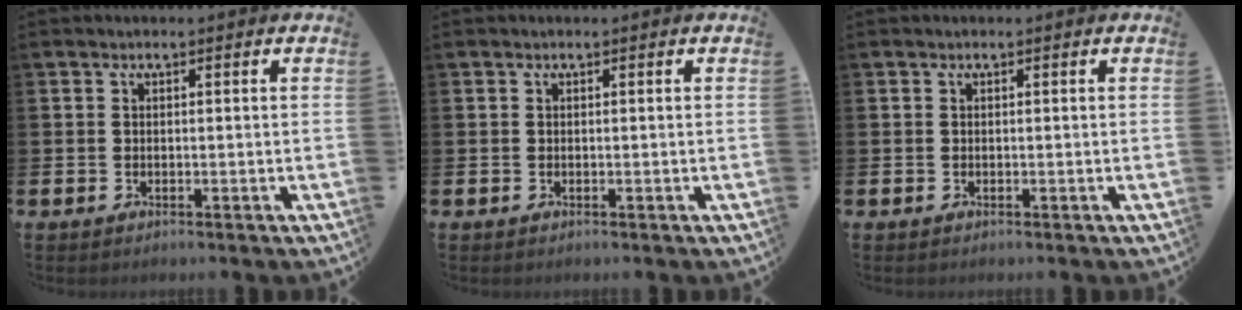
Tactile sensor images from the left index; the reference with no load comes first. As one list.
[{"total": 0.0}, {"total": 0.0}]